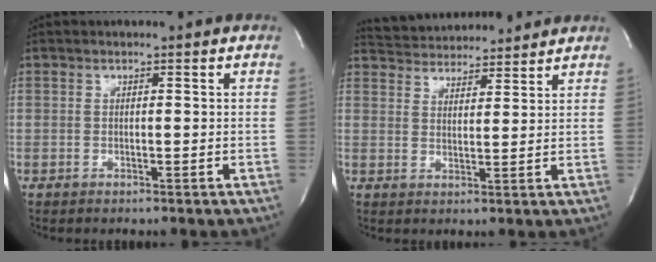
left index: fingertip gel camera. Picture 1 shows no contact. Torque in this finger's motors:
{"motor_torque": [-0.17, -0.21, 0.03, 0.00]}